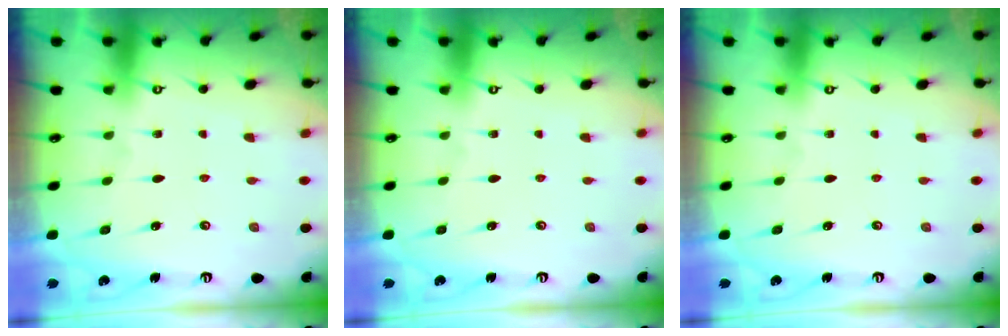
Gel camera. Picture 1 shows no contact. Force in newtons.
{"total": 0.0}
{"total": 0.0}